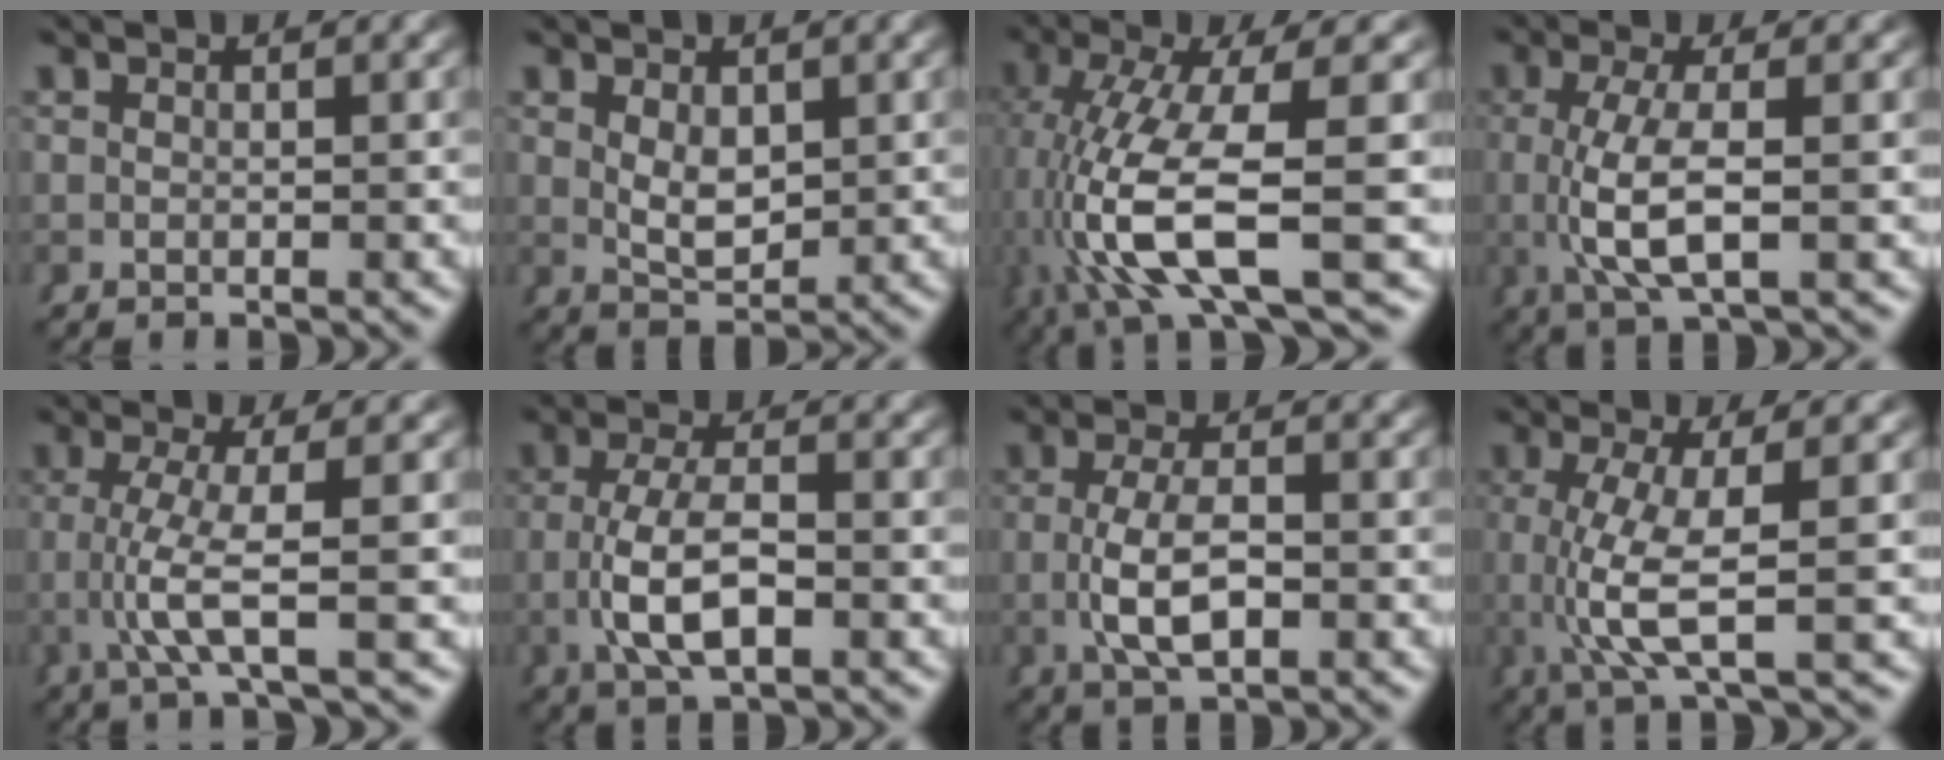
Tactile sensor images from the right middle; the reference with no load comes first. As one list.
[{"total": 2.9, "force": [0.5, 1.4, 2.5], "torque": [-0.040, -0.015, 0.022]}, {"total": 10.0, "force": [-1.1, 3.8, 9.2], "torque": [-0.185, -0.024, 0.001]}, {"total": 5.1, "force": [-0.2, 1.1, 5.0], "torque": [-0.102, -0.010, 0.007]}, {"total": 4.8, "force": [-0.1, -0.2, 4.8], "torque": [-0.101, -0.016, 0.006]}, {"total": 4.7, "force": [-0.6, 1.5, 4.4], "torque": [-0.082, -0.008, -0.002]}, {"total": 4.0, "force": [-0.5, 1.3, 3.8], "torque": [-0.067, -0.005, 0.000]}, {"total": 6.1, "force": [-0.1, 1.1, 6.0], "torque": [-0.121, -0.017, 0.012]}]